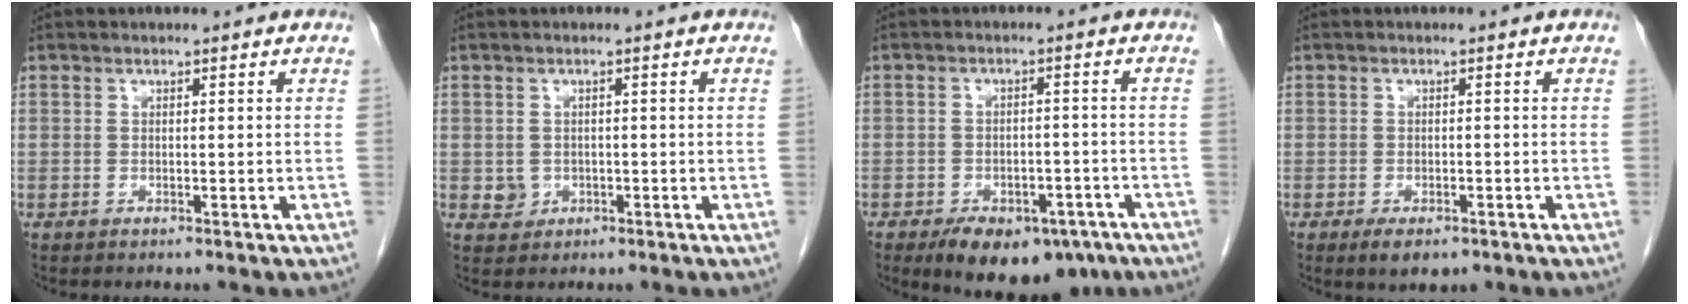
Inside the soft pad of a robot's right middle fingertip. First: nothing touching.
{"total": 2.0, "force": [-0.3, 1.9, 0.6], "torque": [-0.006, 0.004, 0.002]}
{"total": 12.1, "force": [-8.1, 6.3, 6.5], "torque": [-0.090, 0.004, -0.114]}
{"total": 3.7, "force": [-2.3, 1.6, 2.4], "torque": [-0.038, -0.005, -0.029]}